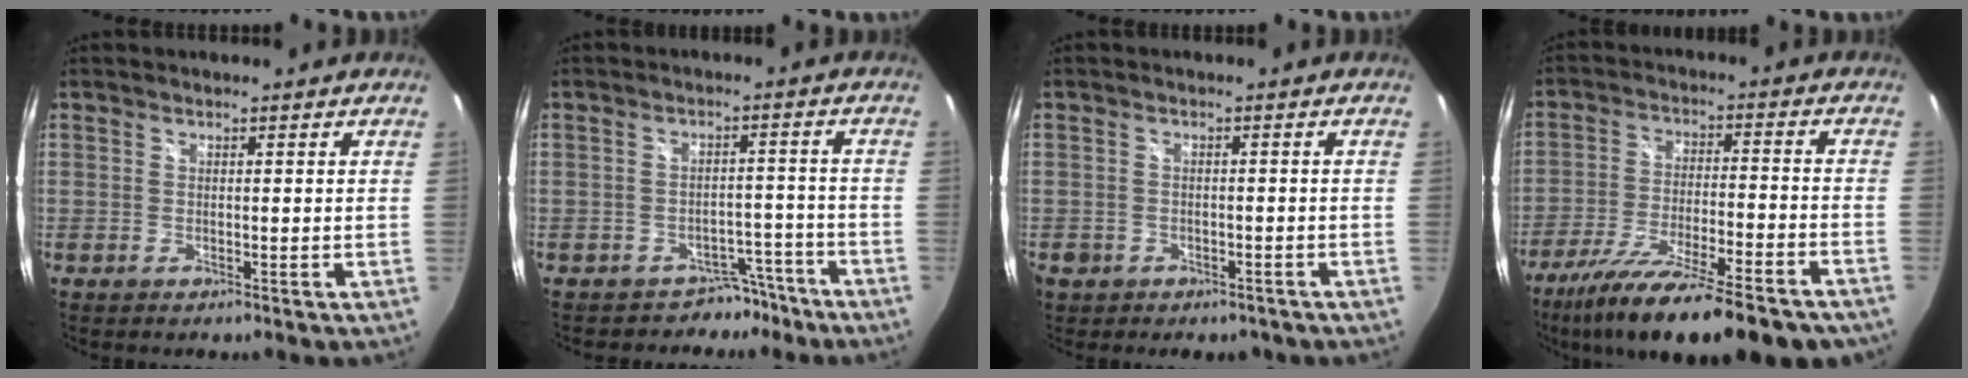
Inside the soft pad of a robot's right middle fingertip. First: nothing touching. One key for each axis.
{"total": 5.5, "fx": -4.3, "fy": 3.3, "fz": 0.1, "tx": 0.006, "ty": 0.033, "tz": -0.061}
{"total": 4.6, "fx": -2.3, "fy": 3.8, "fz": 1.3, "tx": -0.035, "ty": 0.003, "tz": -0.023}
{"total": 24.6, "fx": -19.2, "fy": 5.3, "fz": 14.4, "tx": -0.253, "ty": -0.064, "tz": -0.289}